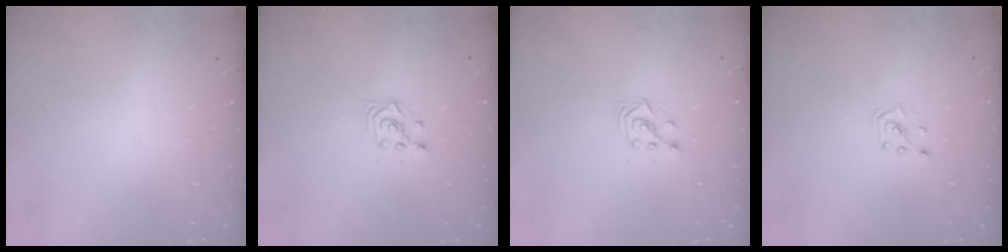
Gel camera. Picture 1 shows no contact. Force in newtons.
{"total": 2.8, "press": 2.8, "slide": 0.2}
{"total": 3.0, "press": 3.0, "slide": 0.2}
{"total": 2.1, "press": 2.0, "slide": 0.3}